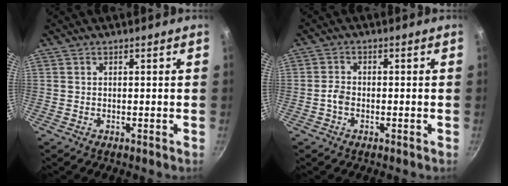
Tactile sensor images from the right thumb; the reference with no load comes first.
{"total": 2.2, "force": [-0.8, 1.4, 1.5], "torque": [-0.032, 0.013, -0.020]}